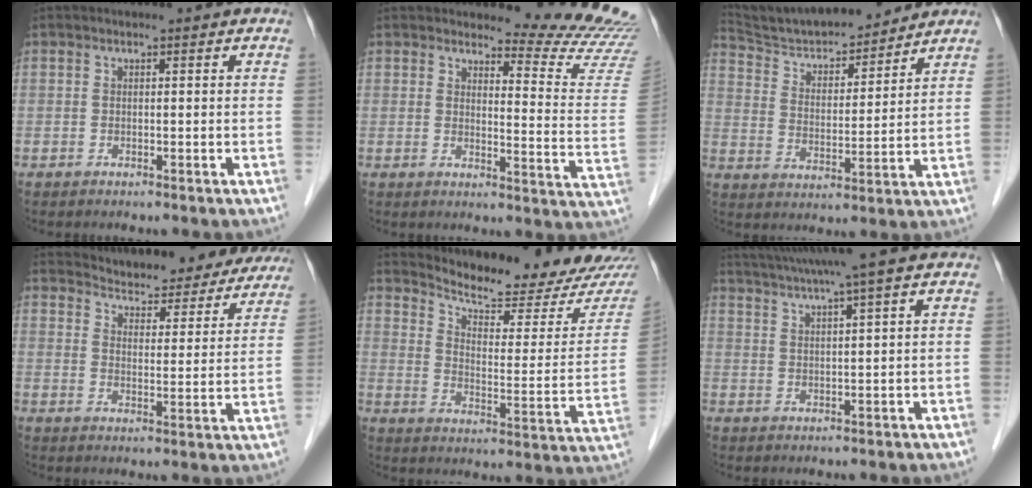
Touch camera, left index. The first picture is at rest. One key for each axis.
{"total": 12.6, "fx": 12.6, "fy": -1.0, "fz": 0.6, "tx": 0.000, "ty": -0.138, "tz": 0.126}
{"total": 14.6, "fx": 13.7, "fy": 2.0, "fz": 4.5, "tx": -0.080, "ty": 0.005, "tz": 0.233}
{"total": 19.4, "fx": 18.4, "fy": 4.9, "fz": 3.9, "tx": -0.031, "ty": -0.027, "tz": 0.221}
{"total": 19.1, "fx": 18.2, "fy": 1.6, "fz": 5.6, "tx": -0.082, "ty": -0.079, "tz": 0.235}
{"total": 10.5, "fx": 8.8, "fy": -2.0, "fz": 5.4, "tx": -0.097, "ty": 0.013, "tz": 0.130}